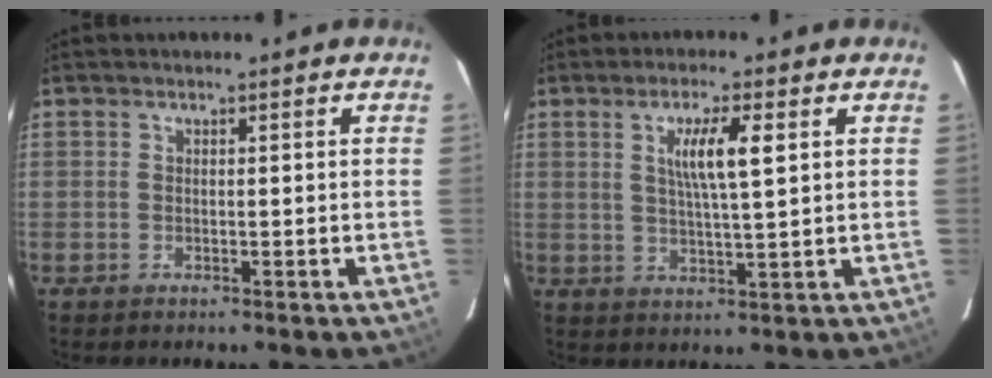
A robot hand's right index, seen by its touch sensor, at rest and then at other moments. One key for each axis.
{"total": 6.7, "fx": 2.1, "fy": 0.7, "fz": 6.4, "tx": -0.116, "ty": -0.001, "tz": 0.038}